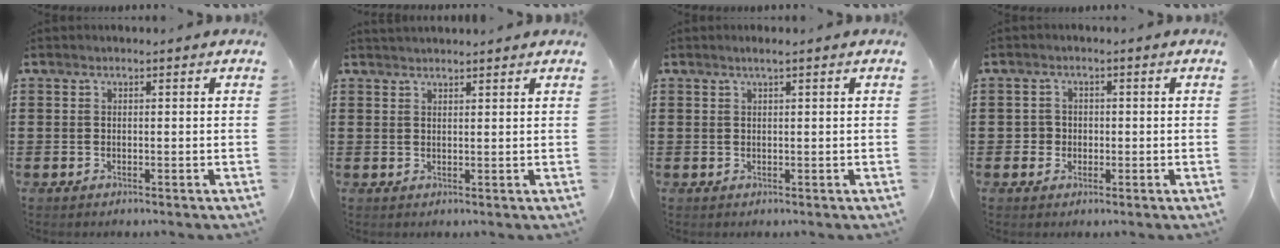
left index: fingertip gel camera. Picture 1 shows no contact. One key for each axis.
{"total": 1.3, "fx": 1.3, "fy": -0.1, "fz": 0.2, "tx": -0.006, "ty": 0.000, "tz": 0.025}
{"total": 1.0, "fx": 0.5, "fy": -0.1, "fz": 0.8, "tx": -0.015, "ty": -0.001, "tz": 0.009}
{"total": 1.8, "fx": -0.3, "fy": 1.8, "fz": 0.4, "tx": -0.015, "ty": 0.004, "tz": -0.008}